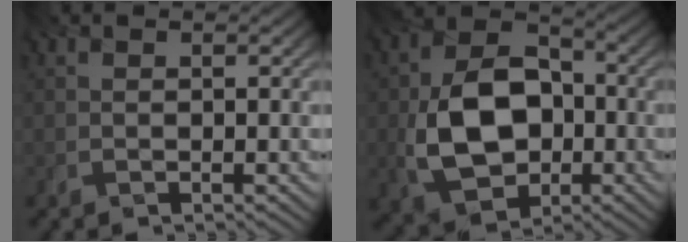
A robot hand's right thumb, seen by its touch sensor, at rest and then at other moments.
{"total": 12.0, "force": [-2.0, 8.5, 8.2], "torque": [-0.168, -0.005, -0.039]}